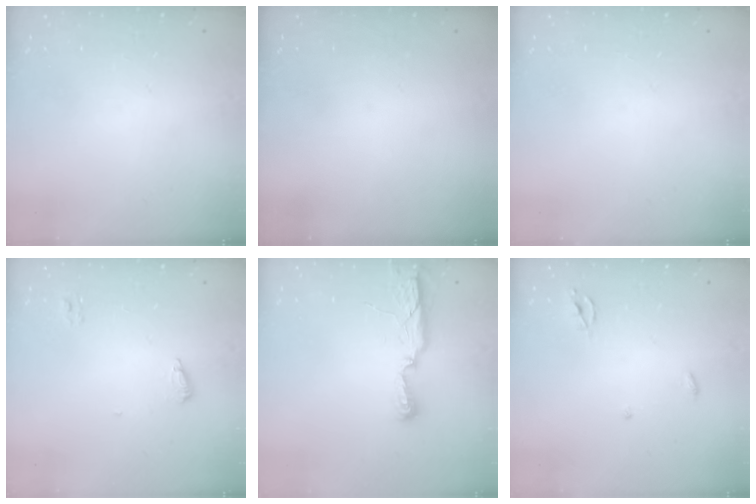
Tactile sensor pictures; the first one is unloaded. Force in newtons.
{"total": 0.0}
{"total": 0.0}
{"total": 7.0, "press": 7.0, "slide": 0.5}
{"total": 6.6, "press": 6.5, "slide": 1.1}
{"total": 2.3, "press": 2.3, "slide": 0.1}